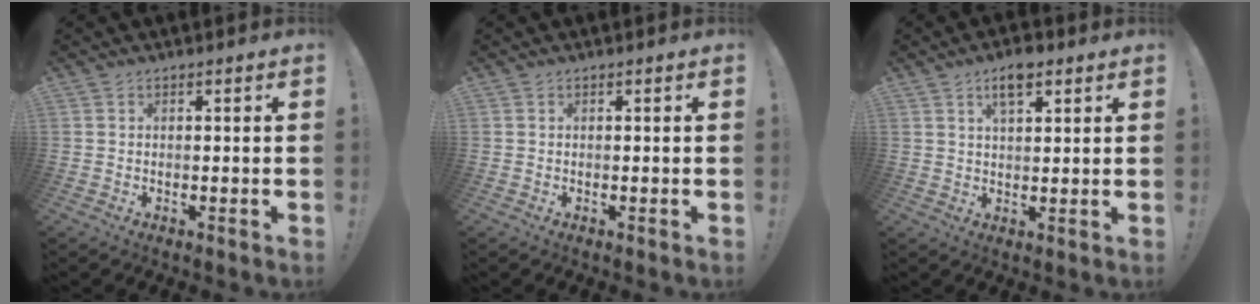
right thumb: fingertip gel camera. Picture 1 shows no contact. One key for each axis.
{"total": 0.0}
{"total": 5.8, "fx": 3.3, "fy": 2.4, "fz": 4.2, "tx": -0.063, "ty": -0.006, "tz": 0.054}